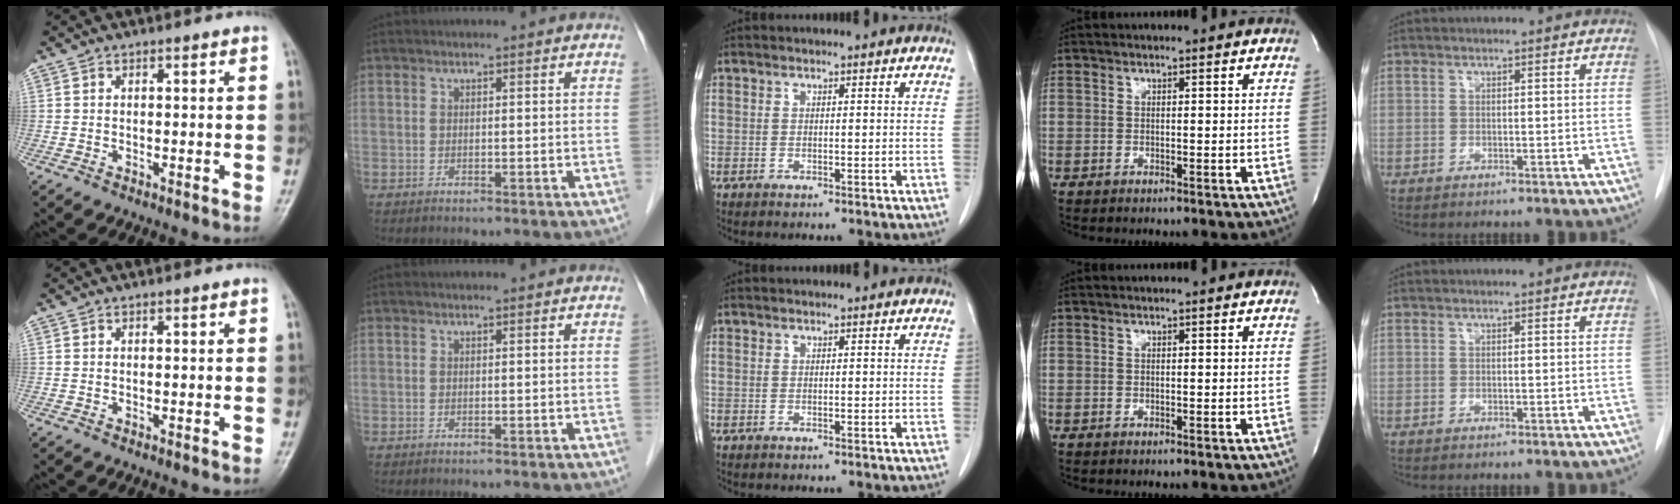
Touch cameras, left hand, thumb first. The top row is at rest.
{}